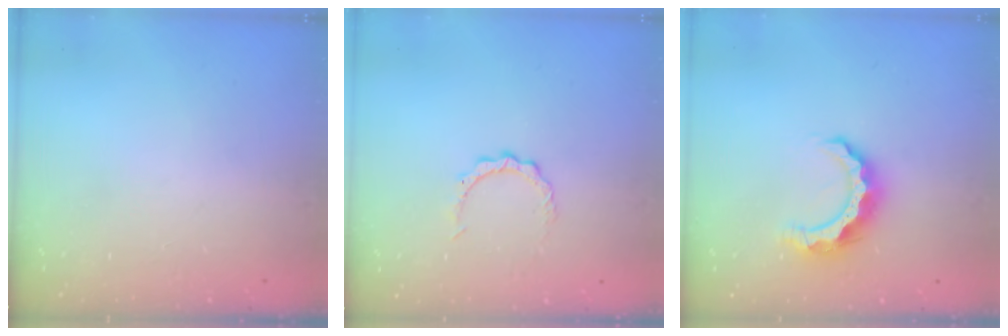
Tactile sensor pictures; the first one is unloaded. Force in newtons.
{"total": 3.7, "press": 3.7, "slide": 0.3}
{"total": 9.8, "press": 9.7, "slide": 0.9}